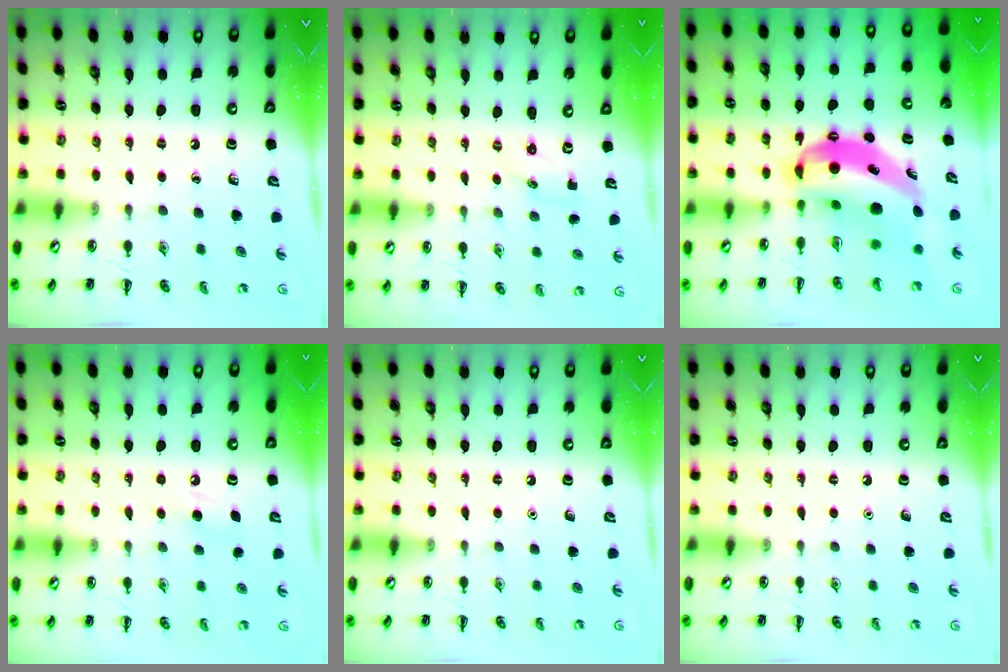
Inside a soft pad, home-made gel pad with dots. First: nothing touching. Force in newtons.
{"total": 1.9, "press": 1.8, "slide": 0.6}
{"total": 11.8, "press": 11.5, "slide": 2.6}
{"total": 5.5, "press": 5.3, "slide": 1.7}
{"total": 1.5, "press": 1.5, "slide": 0.1}
{"total": 1.6, "press": 1.6, "slide": 0.1}